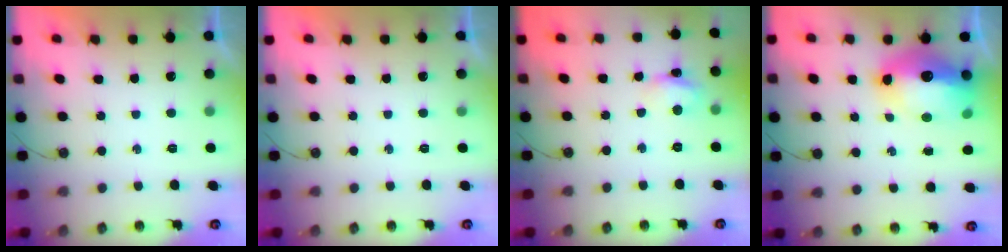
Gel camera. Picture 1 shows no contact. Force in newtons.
{"total": 0.0}
{"total": 4.6, "press": 4.6, "slide": 0.4}
{"total": 17.7, "press": 17.7, "slide": 1.7}